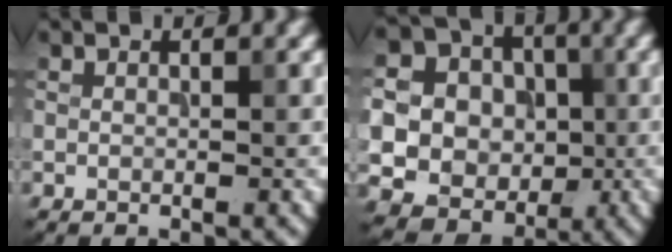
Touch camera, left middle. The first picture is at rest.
{"total": 16.0, "force": [-1.4, 15.2, 4.9], "torque": [-0.132, 0.009, -0.044]}